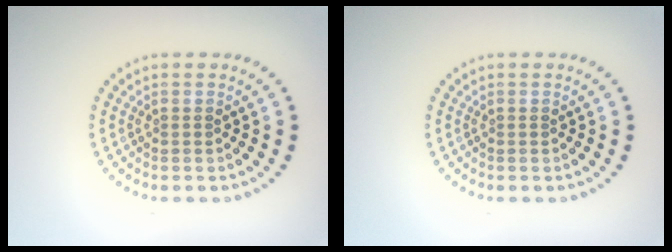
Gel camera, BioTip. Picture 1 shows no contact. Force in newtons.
{"total": 0.0}